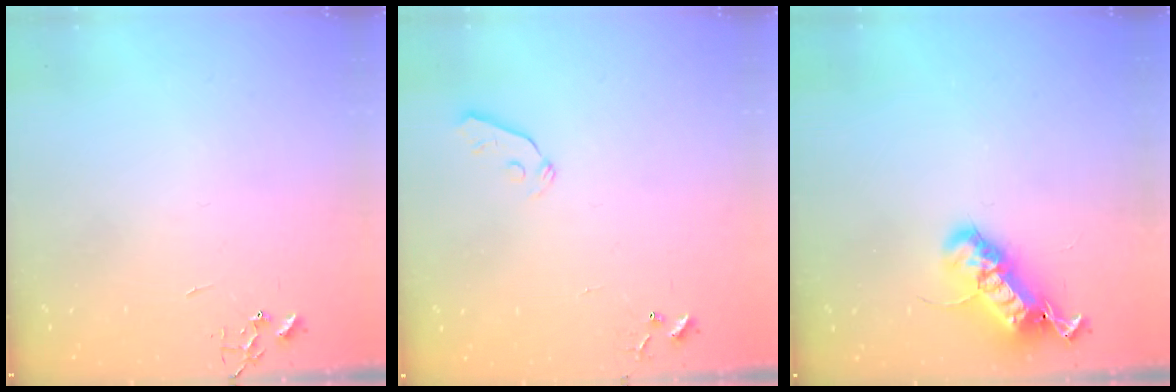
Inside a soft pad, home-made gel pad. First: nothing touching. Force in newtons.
{"total": 3.8, "press": 3.7, "slide": 0.7}
{"total": 21.0, "press": 21.0, "slide": 0.4}